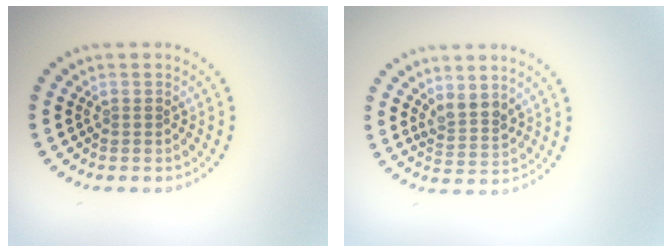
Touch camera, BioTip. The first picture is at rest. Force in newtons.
{"total": 2.2, "press": 1.9, "slide": 1.2}